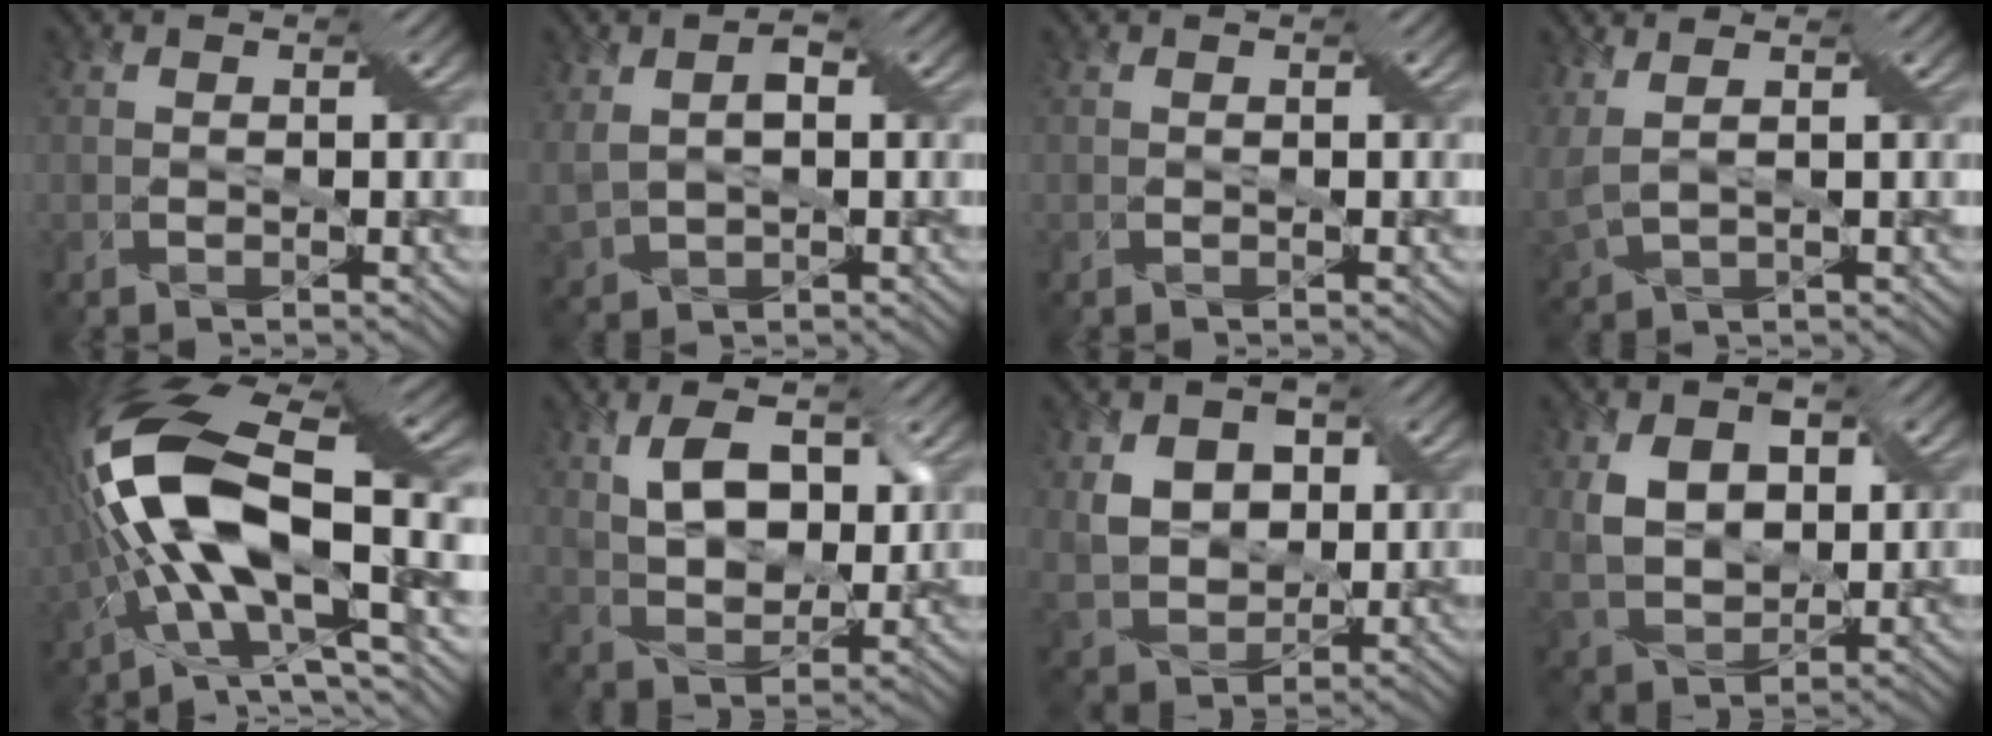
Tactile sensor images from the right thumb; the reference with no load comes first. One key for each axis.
{"total": 4.7, "fx": 1.0, "fy": 2.9, "fz": 3.6, "tx": -0.093, "ty": -0.004, "tz": 0.022}
{"total": 0.0}
{"total": 5.9, "fx": 2.3, "fy": 3.2, "fz": 4.5, "tx": -0.118, "ty": 0.007, "tz": 0.055}
{"total": 16.8, "fx": -1.3, "fy": 6.7, "fz": 15.3, "tx": -0.321, "ty": 0.006, "tz": -0.030}
{"total": 7.2, "fx": 2.8, "fy": 3.8, "fz": 5.5, "tx": -0.109, "ty": 0.005, "tz": 0.052}
{"total": 7.1, "fx": 2.5, "fy": 5.3, "fz": 4.1, "tx": -0.115, "ty": 0.004, "tz": 0.045}
{"total": 7.1, "fx": 2.2, "fy": 4.8, "fz": 4.7, "tx": -0.112, "ty": -0.002, "tz": 0.040}